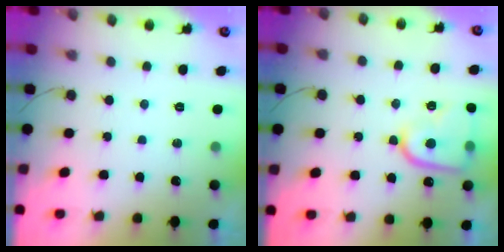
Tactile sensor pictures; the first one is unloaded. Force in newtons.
{"total": 13.5, "press": 13.5, "slide": 1.3}